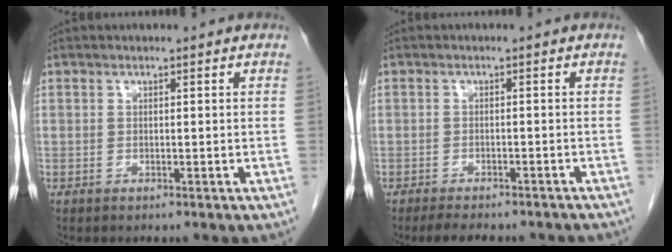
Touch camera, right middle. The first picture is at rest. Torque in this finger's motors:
{"motor_torque": [0.05, -0.01, 0.01, 0.00]}